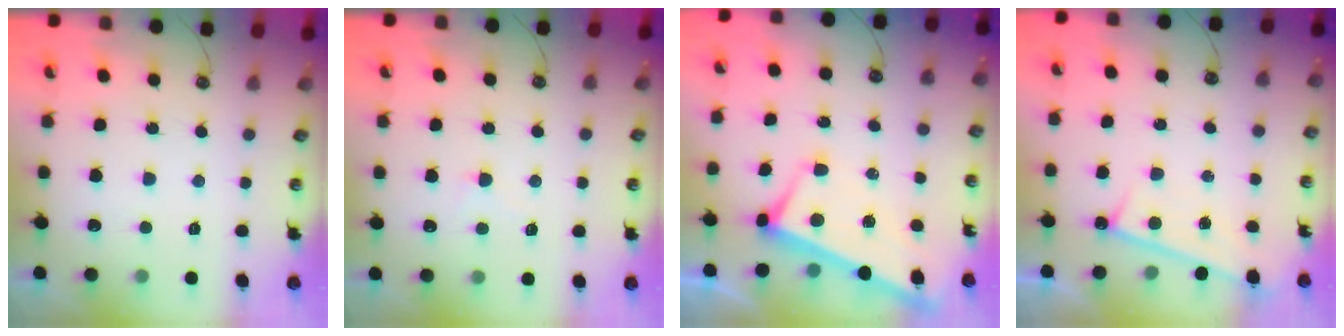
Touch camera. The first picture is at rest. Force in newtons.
{"total": 1.4, "press": 1.3, "slide": 0.5}
{"total": 2.9, "press": 2.7, "slide": 0.9}
{"total": 0.6, "press": 0.1, "slide": 0.6}